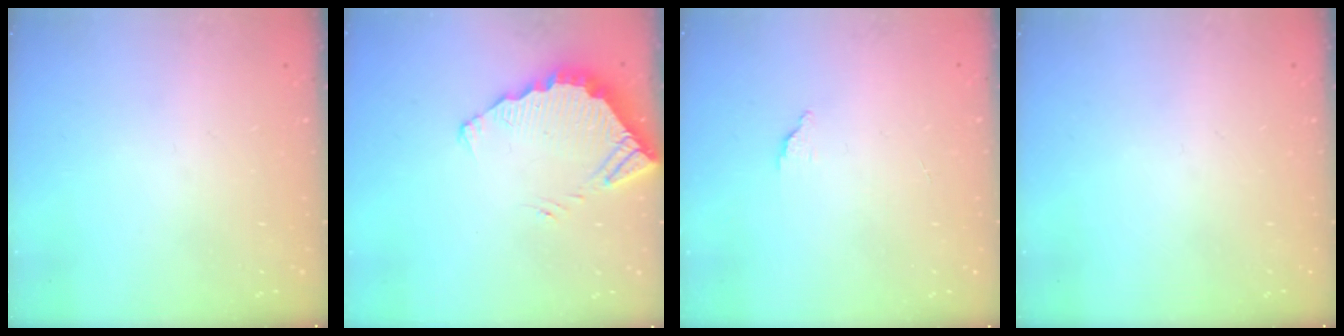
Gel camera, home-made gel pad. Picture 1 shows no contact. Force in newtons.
{"total": 3.9, "press": 3.9, "slide": 0.3}
{"total": 1.5, "press": 1.5, "slide": 0.1}
{"total": 0.0}